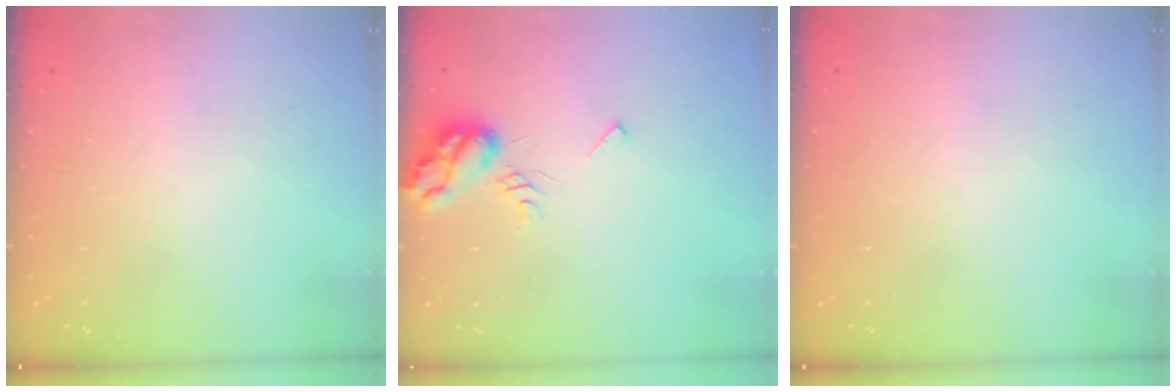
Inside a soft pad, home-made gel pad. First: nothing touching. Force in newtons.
{"total": 8.1, "press": 8.0, "slide": 1.0}
{"total": 0.0}